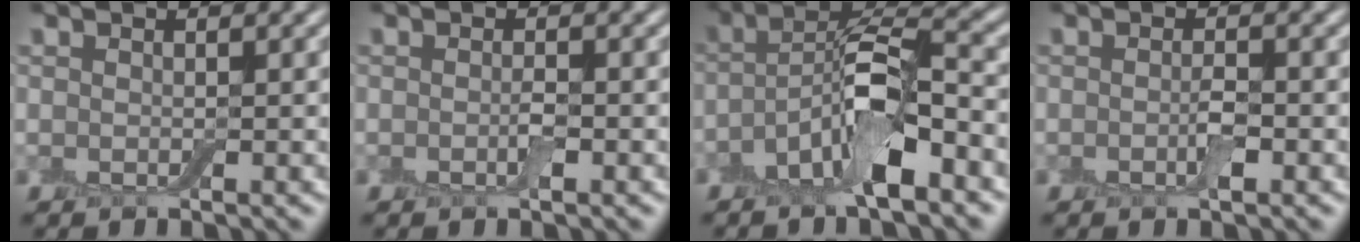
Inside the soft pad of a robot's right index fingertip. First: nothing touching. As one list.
[{"total": 0.9, "force": [-0.3, 0.2, 0.8], "torque": [-0.016, -0.001, -0.007]}, {"total": 8.1, "force": [-3.6, 2.5, 6.8], "torque": [-0.121, 0.010, -0.078]}, {"total": 1.4, "force": [-0.5, 0.4, 1.2], "torque": [-0.023, -0.001, -0.010]}]